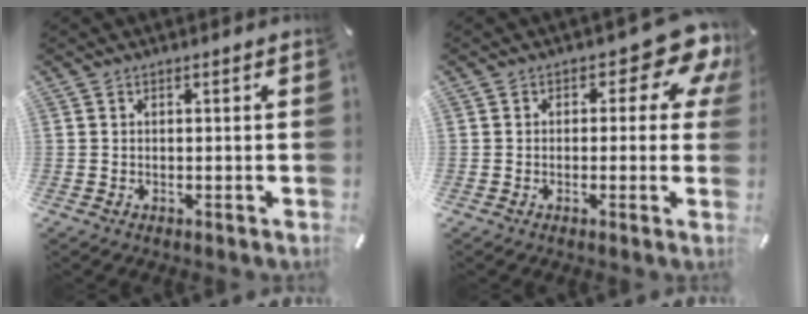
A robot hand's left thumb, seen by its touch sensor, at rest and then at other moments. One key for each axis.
{"total": 10.1, "fx": 4.5, "fy": 4.7, "fz": 7.7, "tx": -0.087, "ty": -0.024, "tz": 0.072}